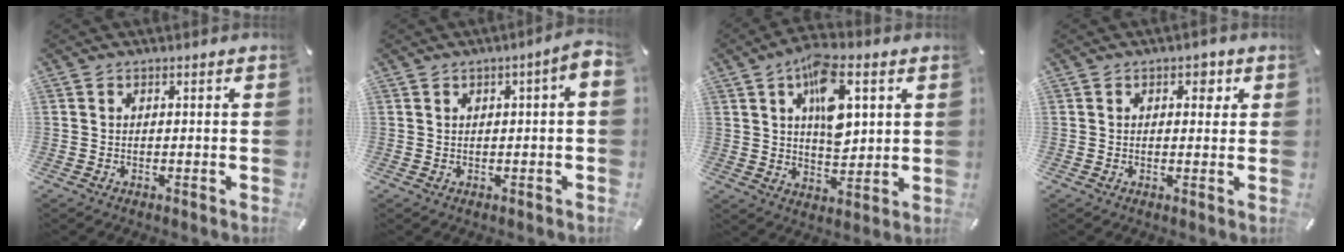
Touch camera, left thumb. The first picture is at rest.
{"total": 3.2, "force": [0.2, 1.2, 2.9], "torque": [-0.052, 0.008, 0.003]}
{"total": 13.4, "force": [4.7, 7.5, 10.0], "torque": [-0.150, -0.006, 0.081]}
{"total": 3.0, "force": [1.1, 2.0, 1.9], "torque": [-0.011, -0.004, 0.009]}